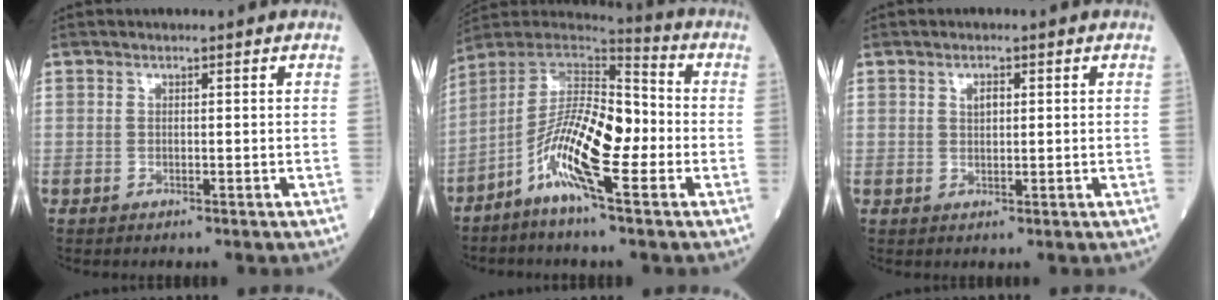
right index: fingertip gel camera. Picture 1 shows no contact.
{"total": 13.6, "force": [-4.4, 2.6, 12.6], "torque": [-0.231, 0.010, -0.085]}
{"total": 1.8, "force": [0.6, 0.9, 1.4], "torque": [-0.024, 0.001, 0.012]}